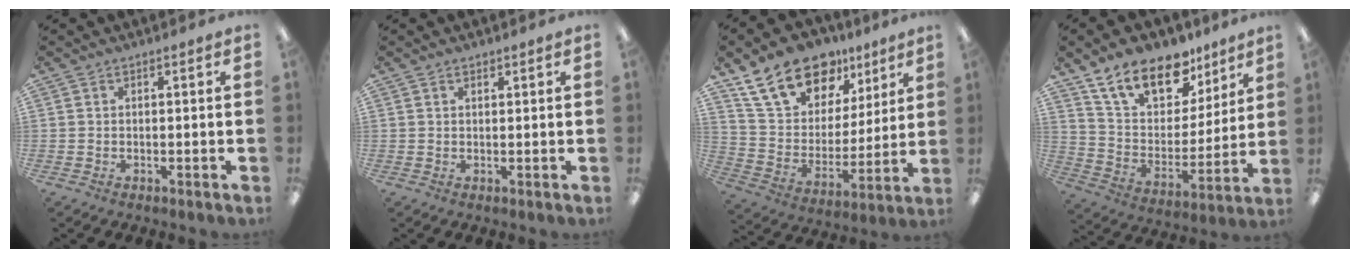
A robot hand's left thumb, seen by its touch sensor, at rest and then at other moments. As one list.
[{"total": 0.9, "force": [0.8, 0.4, 0.2], "torque": [-0.006, 0.000, 0.015]}, {"total": 19.3, "force": [13.3, 11.3, 8.1], "torque": [-0.148, -0.075, 0.245]}, {"total": 17.4, "force": [12.4, 9.1, 8.1], "torque": [-0.147, -0.072, 0.225]}]